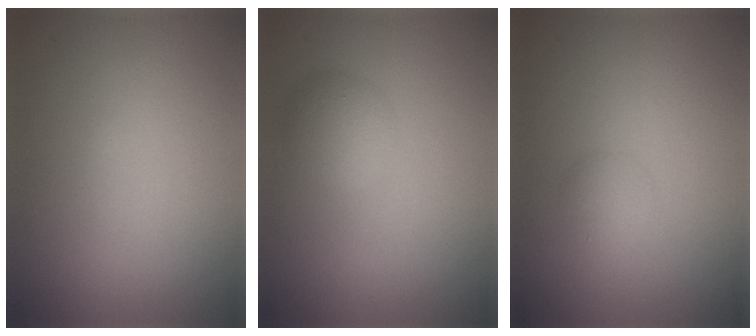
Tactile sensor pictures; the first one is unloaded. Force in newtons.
{"total": 2.4, "press": 2.4, "slide": 0.1}
{"total": 1.4, "press": 1.4, "slide": 0.1}